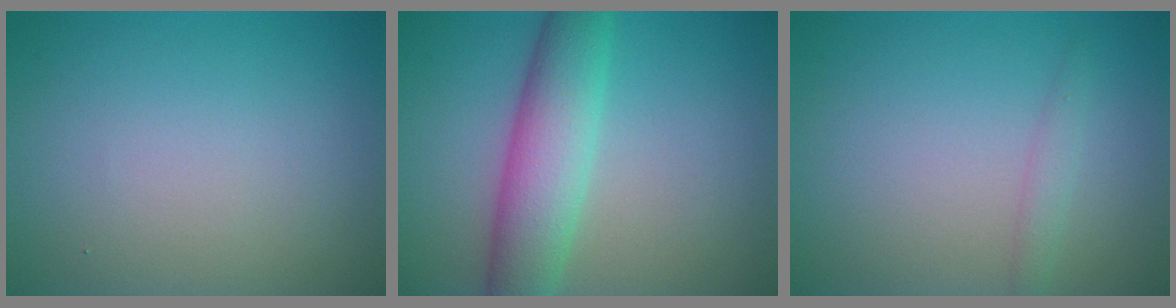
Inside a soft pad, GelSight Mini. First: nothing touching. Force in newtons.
{"total": 6.4, "press": 6.4, "slide": 0.1}
{"total": 1.2, "press": 1.2, "slide": 0.0}